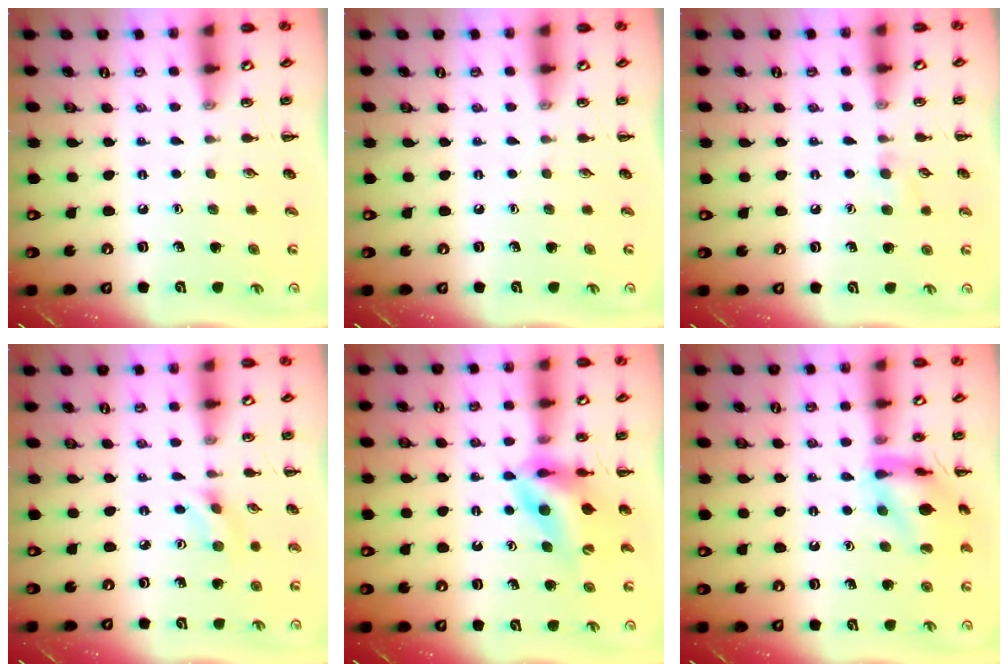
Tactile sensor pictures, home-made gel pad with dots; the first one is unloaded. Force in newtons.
{"total": 0.0}
{"total": 5.7, "press": 5.3, "slide": 2.1}
{"total": 2.6, "press": 2.4, "slide": 1.0}
{"total": 10.9, "press": 10.3, "slide": 3.5}
{"total": 13.2, "press": 13.2, "slide": 0.7}